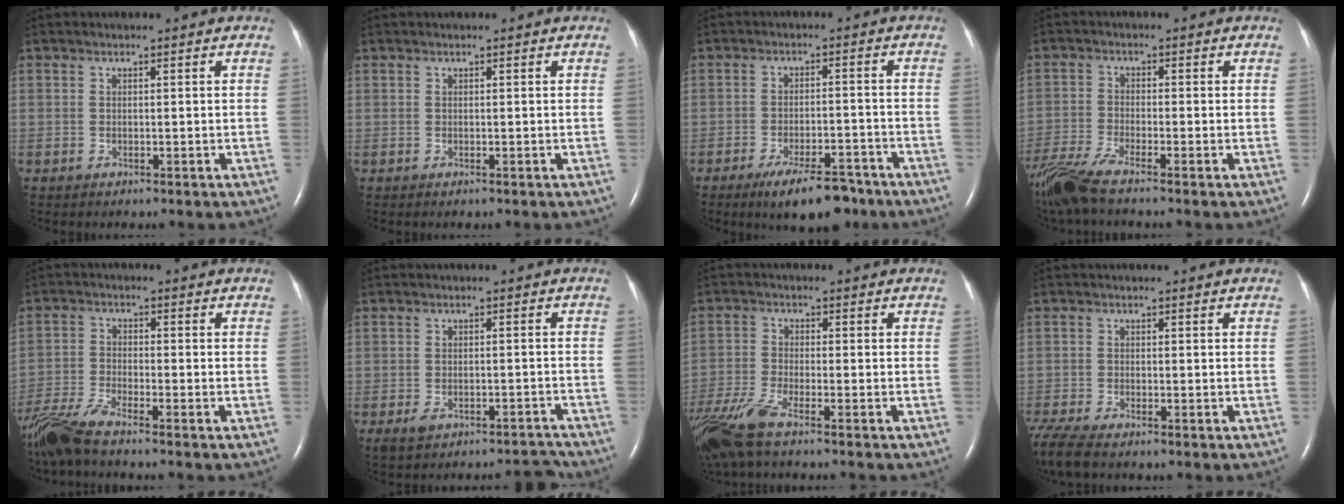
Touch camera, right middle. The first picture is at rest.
{"total": 0.0}
{"total": 9.3, "force": [-7.0, 2.8, 5.5], "torque": [-0.086, -0.007, -0.110]}
{"total": 7.9, "force": [-6.6, 0.0, 4.4], "torque": [-0.095, -0.025, -0.126]}
{"total": 7.7, "force": [-6.6, -0.1, 3.9], "torque": [-0.086, -0.027, -0.130]}
{"total": 5.1, "force": [-4.6, 1.4, 1.6], "torque": [-0.021, 0.008, -0.070]}
{"total": 9.4, "force": [-7.3, 1.0, 5.9], "torque": [-0.126, -0.024, -0.138]}
{"total": 6.8, "force": [-5.7, 1.3, 3.6], "torque": [-0.077, -0.018, -0.105]}